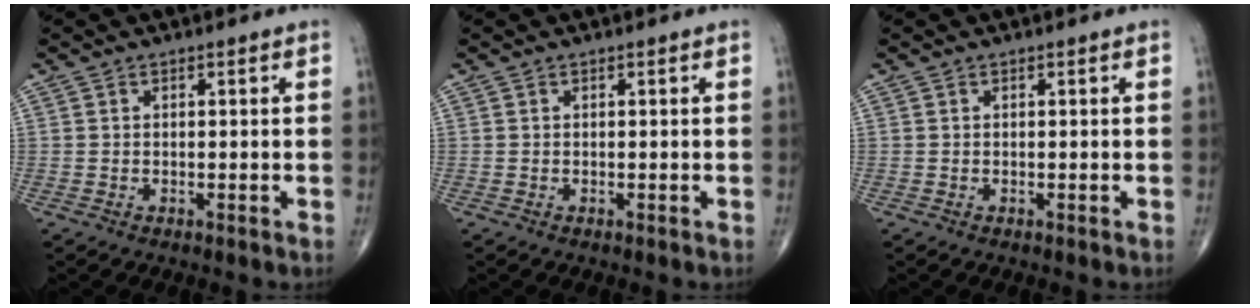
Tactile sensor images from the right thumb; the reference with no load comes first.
{"total": 0.0}
{"total": 0.0}